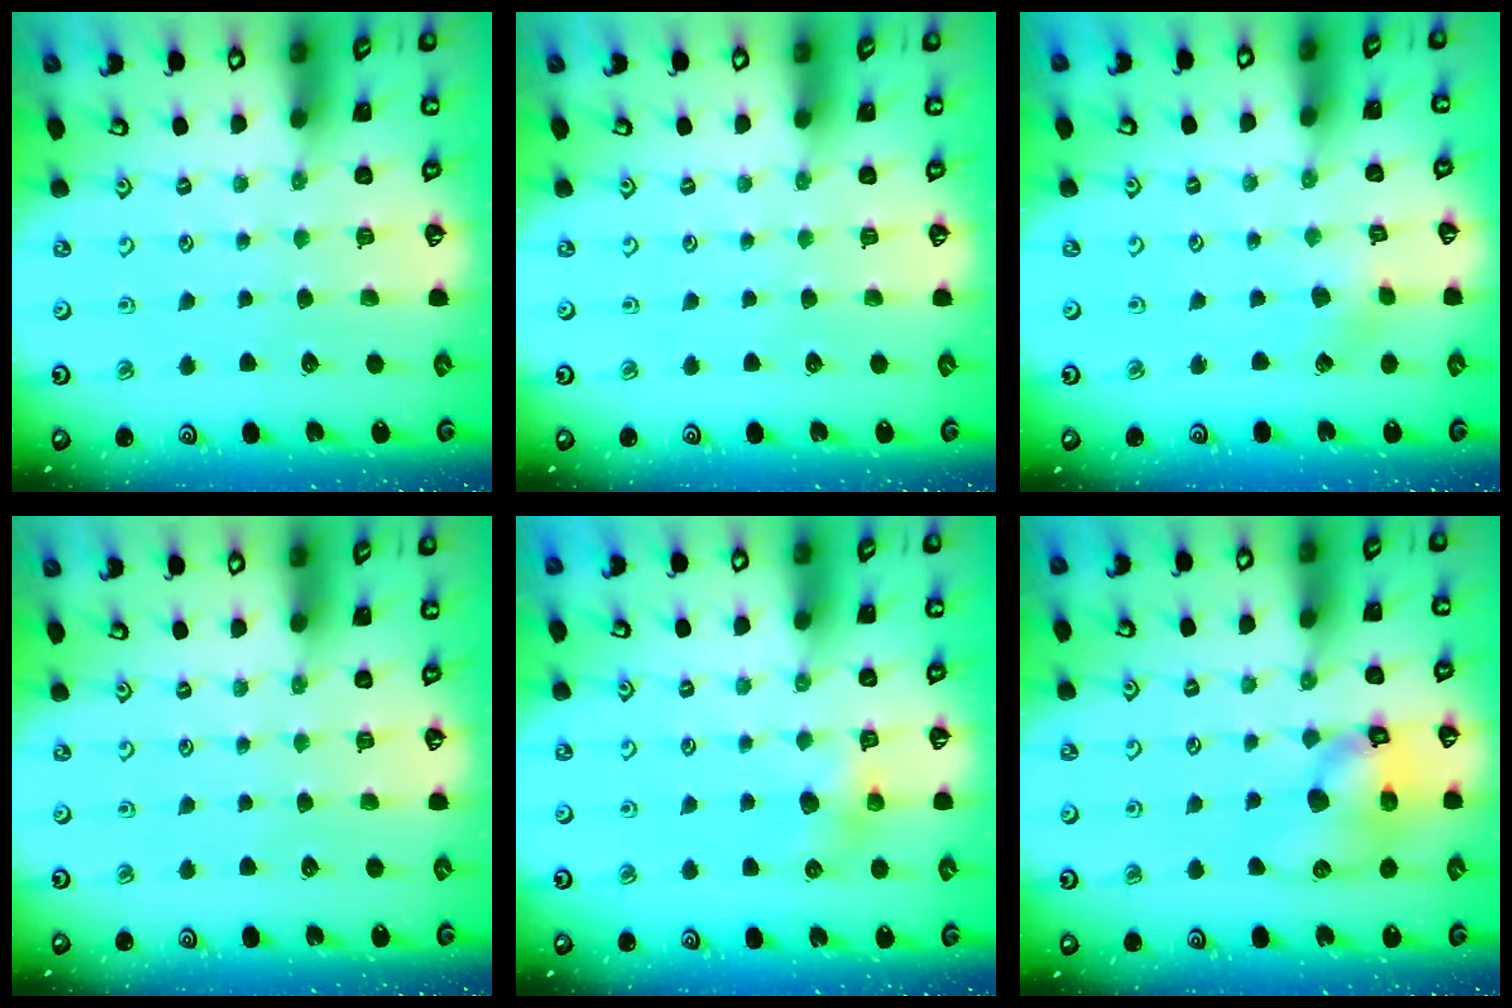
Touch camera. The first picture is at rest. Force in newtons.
{"total": 0.0}
{"total": 2.1, "press": 2.1, "slide": 0.1}
{"total": 0.0}
{"total": 5.8, "press": 5.8, "slide": 0.4}
{"total": 13.7, "press": 13.6, "slide": 2.0}